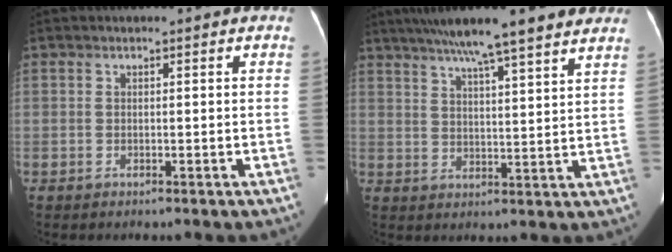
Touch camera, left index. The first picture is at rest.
{"total": 16.8, "force": [13.4, 1.0, 10.0], "torque": [-0.160, 0.033, 0.186]}